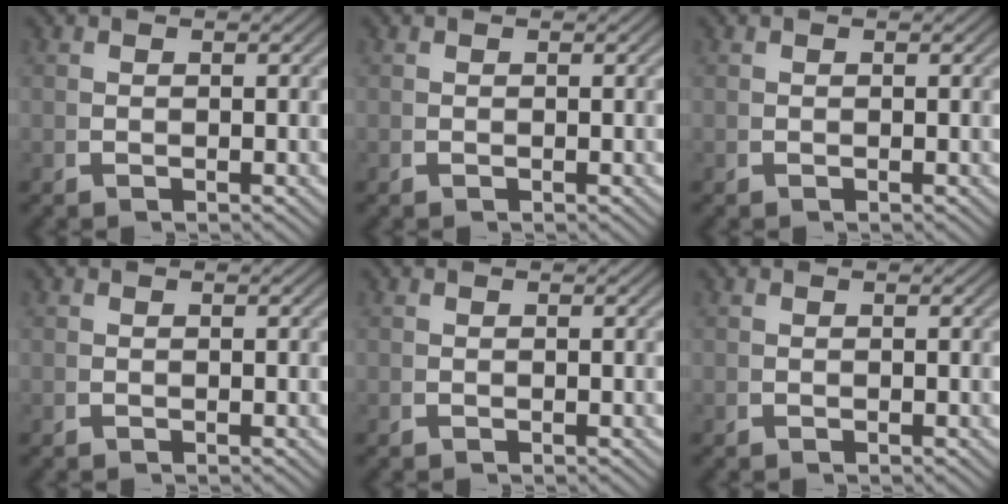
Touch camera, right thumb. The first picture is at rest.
{"total": 0.0}
{"total": 0.0}
{"total": 0.0}
{"total": 0.0}
{"total": 0.0}